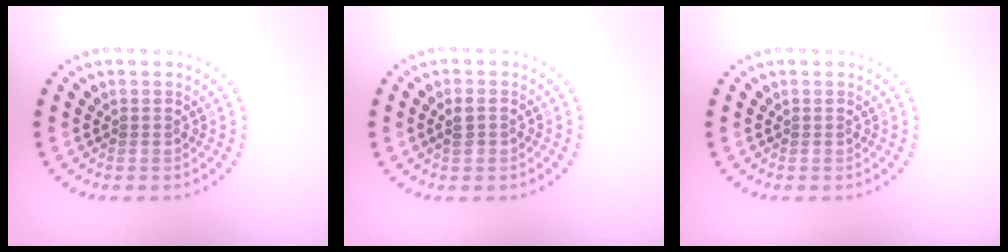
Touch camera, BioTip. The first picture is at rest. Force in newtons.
{"total": 1.5, "press": 1.5, "slide": 0.3}
{"total": 0.0}